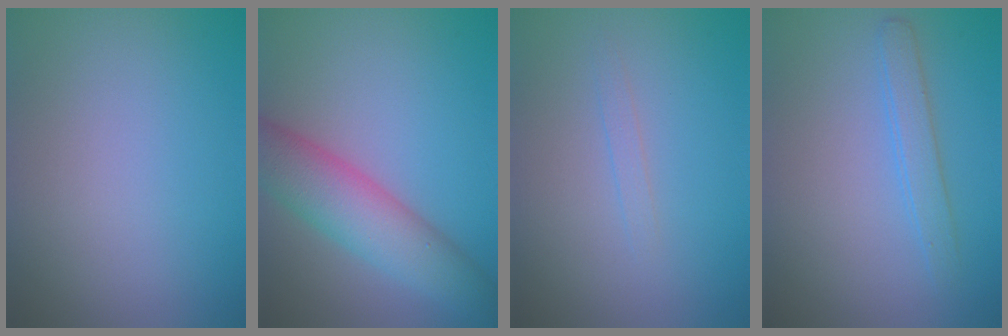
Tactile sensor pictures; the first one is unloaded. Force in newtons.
{"total": 6.7, "press": 6.7, "slide": 0.3}
{"total": 0.8, "press": 0.8, "slide": 0.0}
{"total": 2.0, "press": 2.0, "slide": 0.0}